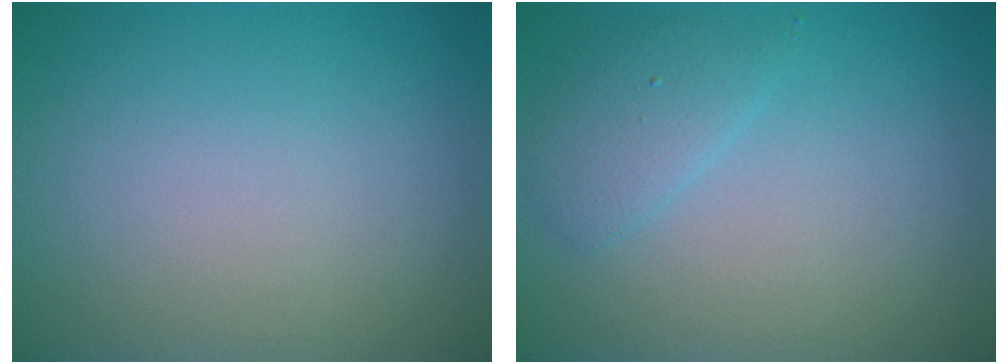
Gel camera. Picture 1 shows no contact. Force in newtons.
{"total": 1.9, "press": 1.9, "slide": 0.2}